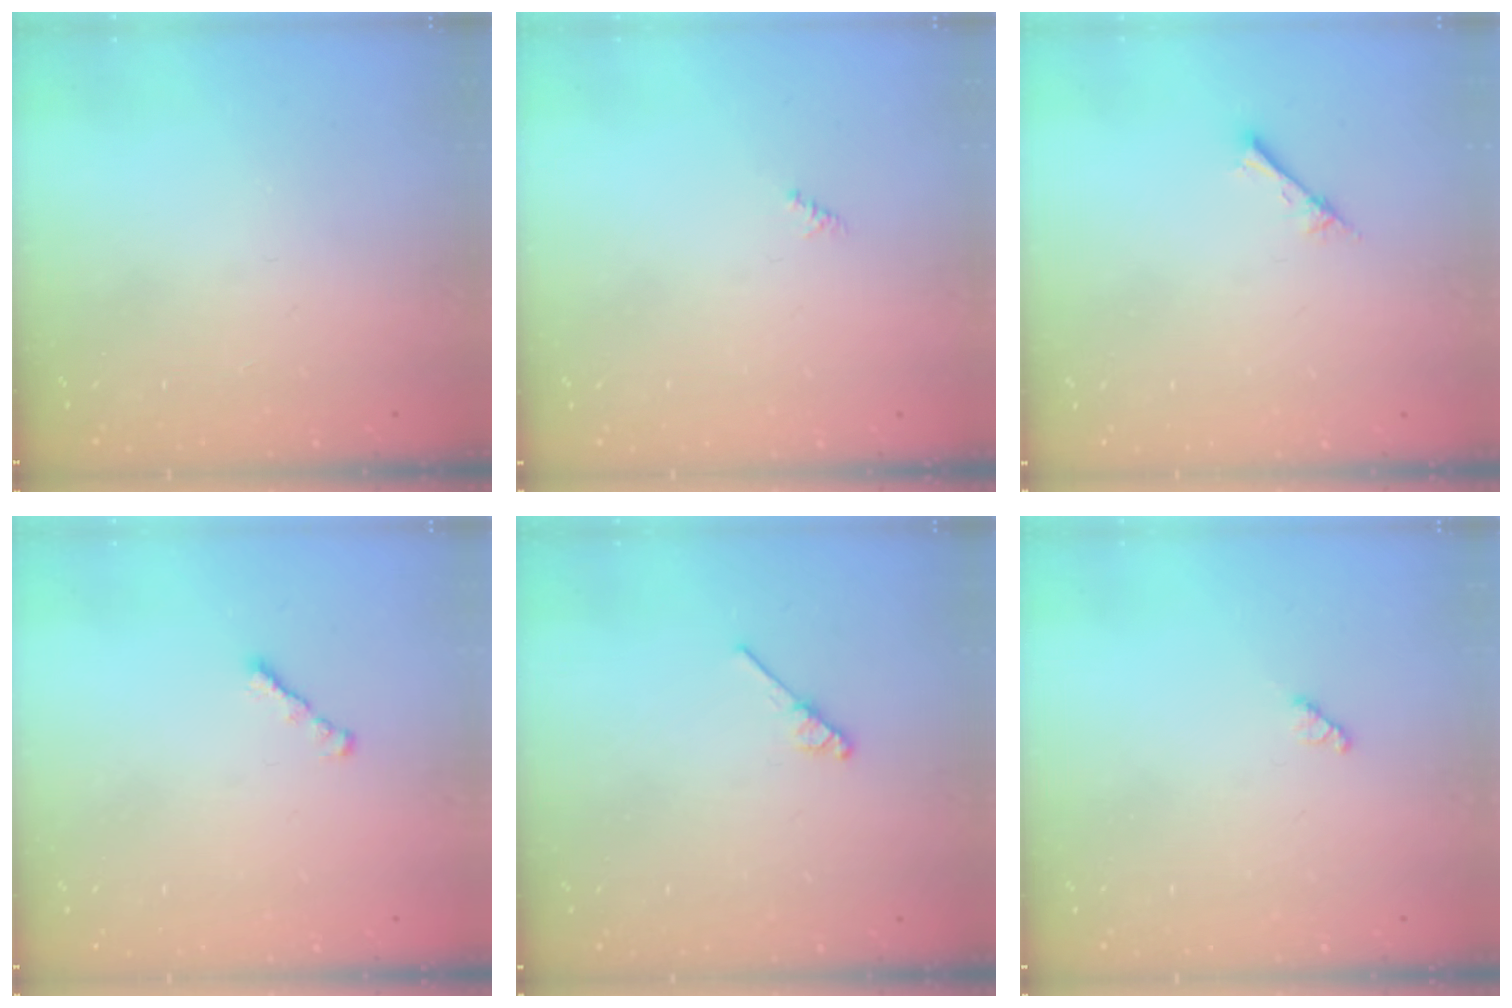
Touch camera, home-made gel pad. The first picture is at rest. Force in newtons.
{"total": 0.0}
{"total": 2.7, "press": 2.6, "slide": 0.3}
{"total": 1.8, "press": 1.7, "slide": 0.6}
{"total": 3.7, "press": 3.7, "slide": 0.4}
{"total": 2.9, "press": 2.9, "slide": 0.3}